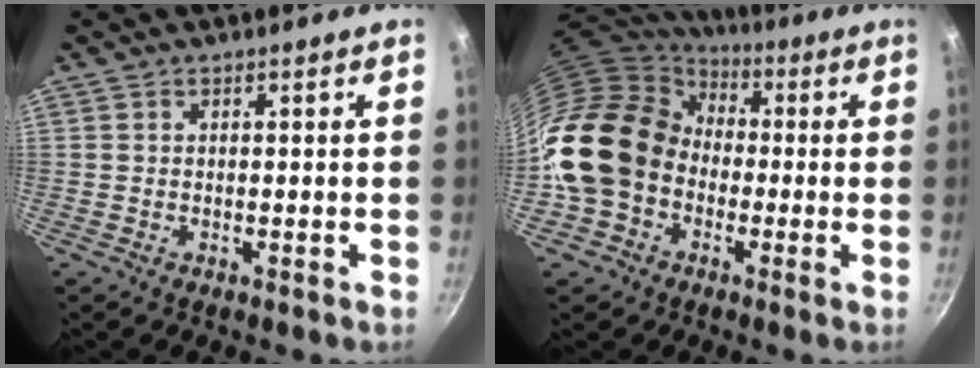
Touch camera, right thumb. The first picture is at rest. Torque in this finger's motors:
{"motor_torque": [1.54, 2.61, 1.48, -1.29, 0.26]}